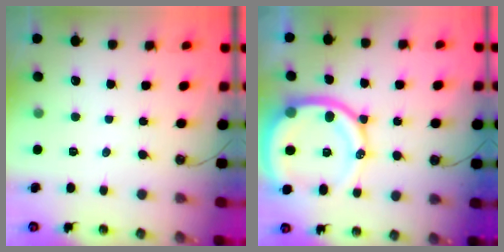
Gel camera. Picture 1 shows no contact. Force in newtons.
{"total": 19.4, "press": 19.3, "slide": 2.4}